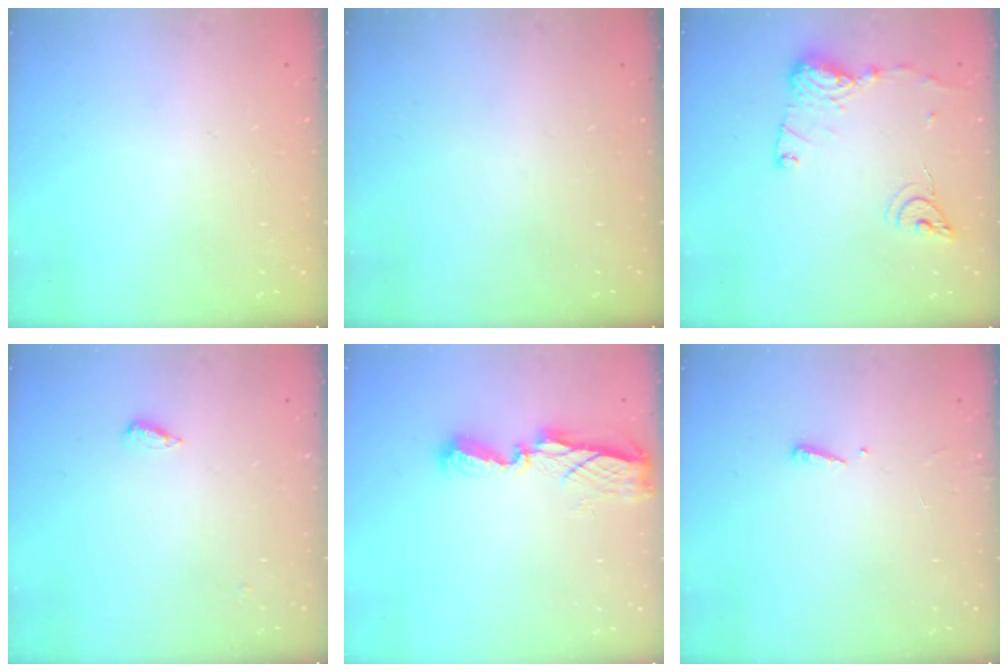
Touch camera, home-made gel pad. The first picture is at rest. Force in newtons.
{"total": 0.0}
{"total": 12.7, "press": 12.6, "slide": 1.4}
{"total": 2.2, "press": 2.2, "slide": 0.5}
{"total": 7.4, "press": 7.4, "slide": 0.2}
{"total": 2.4, "press": 2.4, "slide": 0.2}